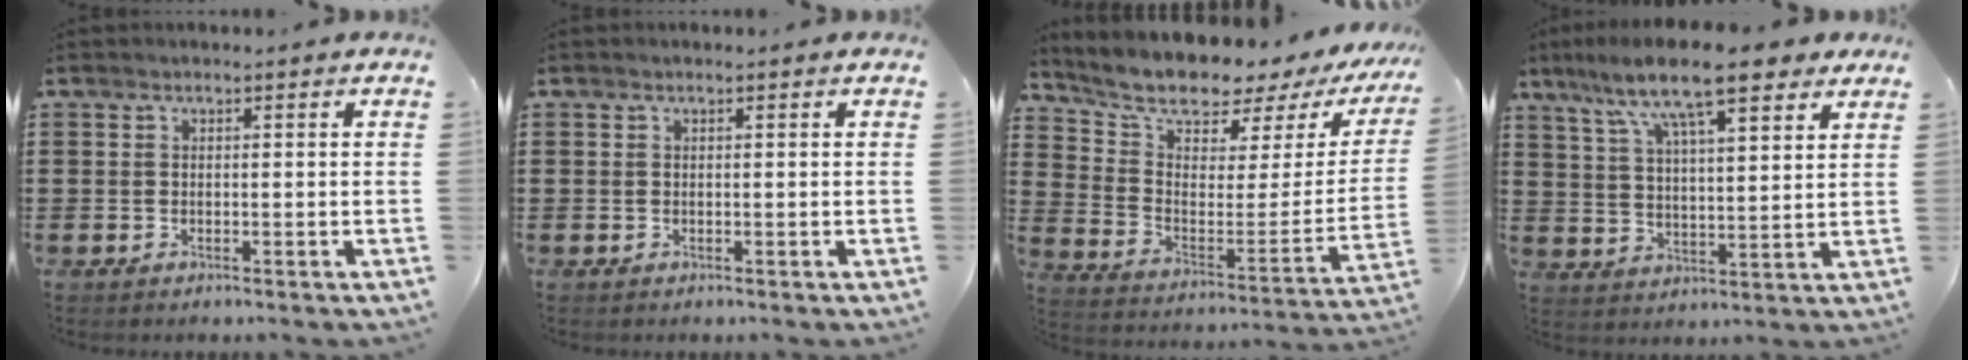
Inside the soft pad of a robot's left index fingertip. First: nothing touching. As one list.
[{"total": 0.0}, {"total": 6.8, "force": [6.2, 2.0, 1.8], "torque": [-0.059, -0.062, 0.102]}, {"total": 11.7, "force": [8.5, 2.4, 7.6], "torque": [-0.157, -0.022, 0.144]}]